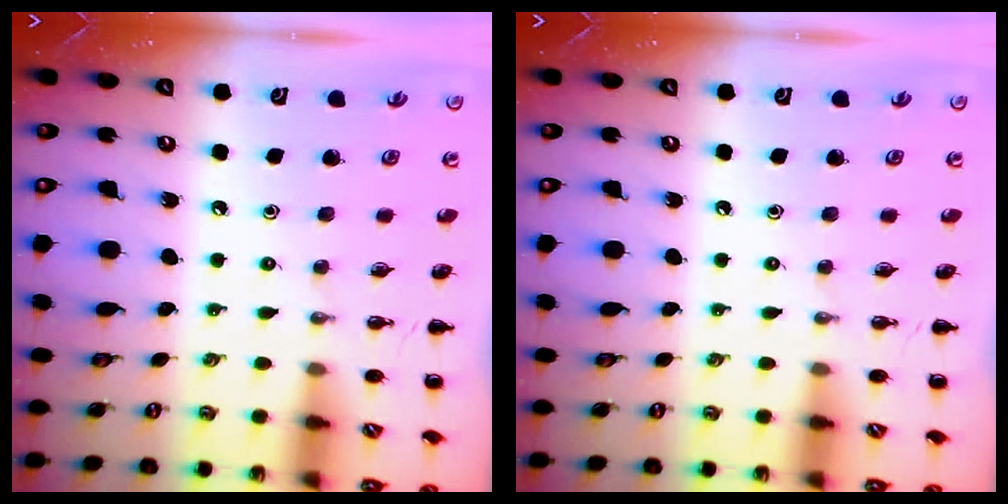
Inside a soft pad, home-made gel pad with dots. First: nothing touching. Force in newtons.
{"total": 0.0}